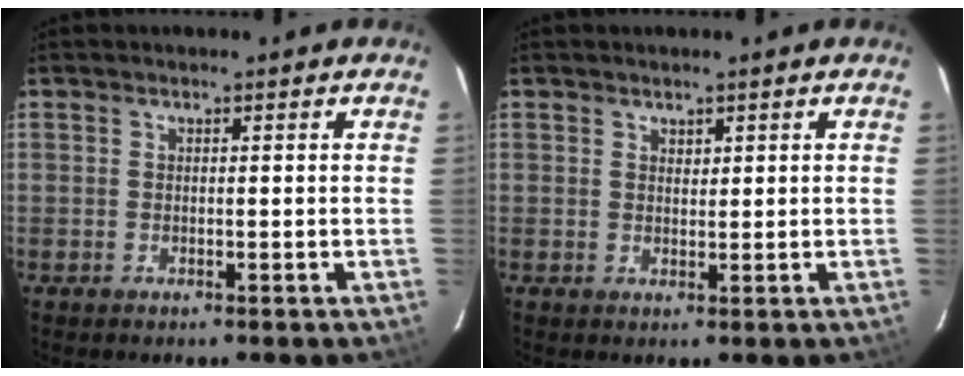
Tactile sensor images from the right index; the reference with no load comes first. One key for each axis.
{"total": 1.2, "fx": 0.8, "fy": 0.8, "fz": 0.3, "tx": -0.002, "ty": 0.002, "tz": 0.015}